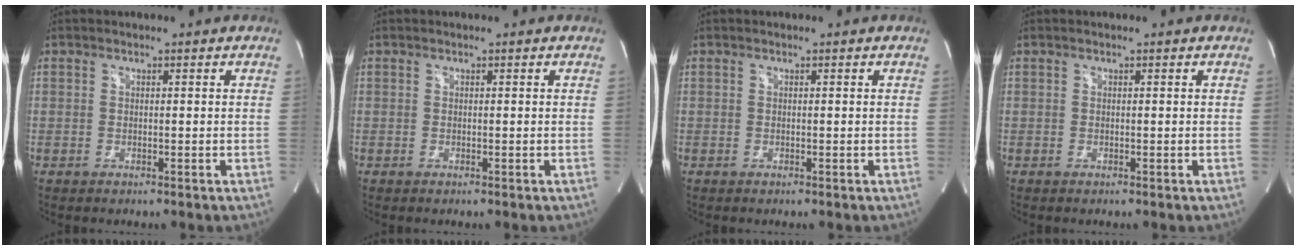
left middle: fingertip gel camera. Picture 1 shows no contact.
{"total": 0.0}
{"total": 0.0}
{"total": 0.0}